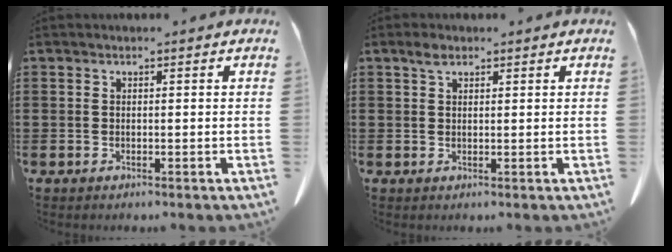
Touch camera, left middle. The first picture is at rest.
{"total": 1.8, "force": [1.1, 1.0, 1.0], "torque": [-0.022, 0.005, 0.021]}